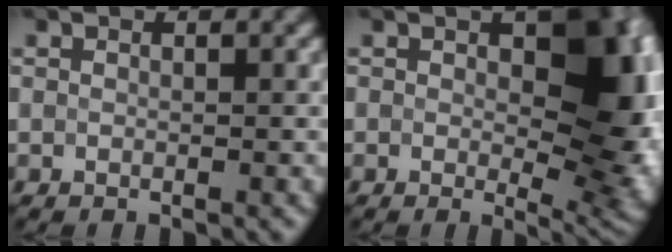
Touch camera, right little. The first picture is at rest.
{"total": 12.6, "force": [1.2, 6.8, 10.6], "torque": [-0.110, 0.008, 0.015]}